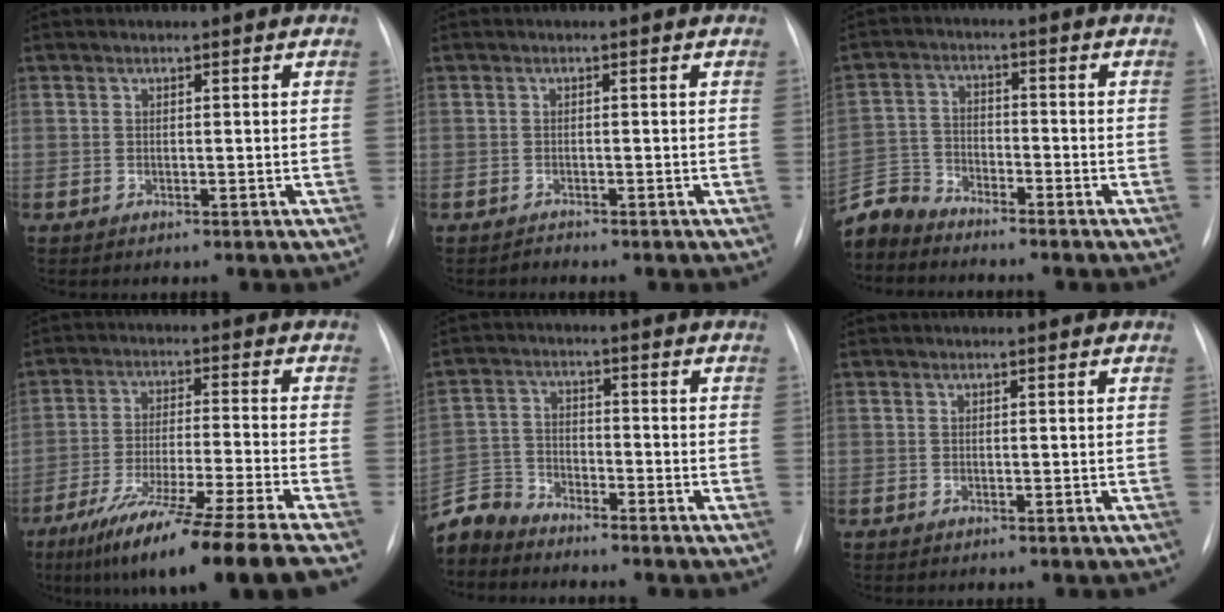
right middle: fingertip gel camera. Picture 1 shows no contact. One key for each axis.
{"total": 0.7, "fx": -0.7, "fy": 0.1, "fz": -0.1, "tx": 0.003, "ty": -0.004, "tz": -0.012}
{"total": 7.2, "fx": -7.0, "fy": 1.7, "fz": -0.1, "tx": -0.005, "ty": 0.005, "tz": -0.147}
{"total": 18.2, "fx": -13.5, "fy": -1.9, "fz": 12.0, "tx": -0.183, "ty": -0.051, "tz": -0.222}
{"total": 7.1, "fx": -6.9, "fy": 1.8, "fz": -0.2, "tx": -0.001, "ty": 0.005, "tz": -0.144}
{"total": 0.0}